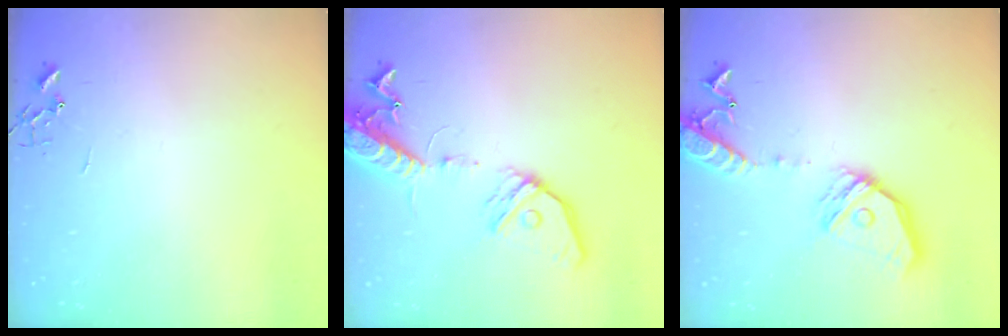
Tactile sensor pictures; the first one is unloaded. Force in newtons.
{"total": 17.0, "press": 16.7, "slide": 3.3}
{"total": 18.2, "press": 17.9, "slide": 3.1}